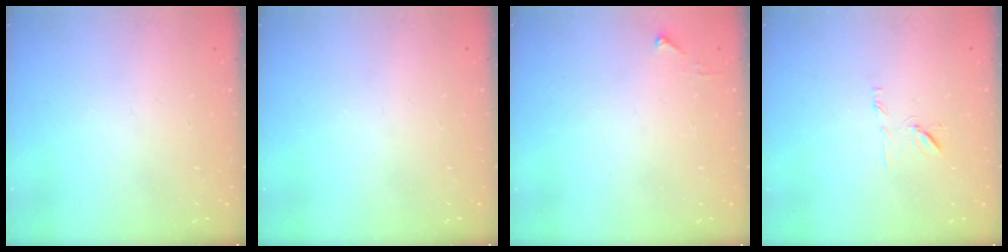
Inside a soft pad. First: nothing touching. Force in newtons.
{"total": 0.0}
{"total": 3.1, "press": 3.1, "slide": 0.4}
{"total": 7.5, "press": 7.4, "slide": 0.6}